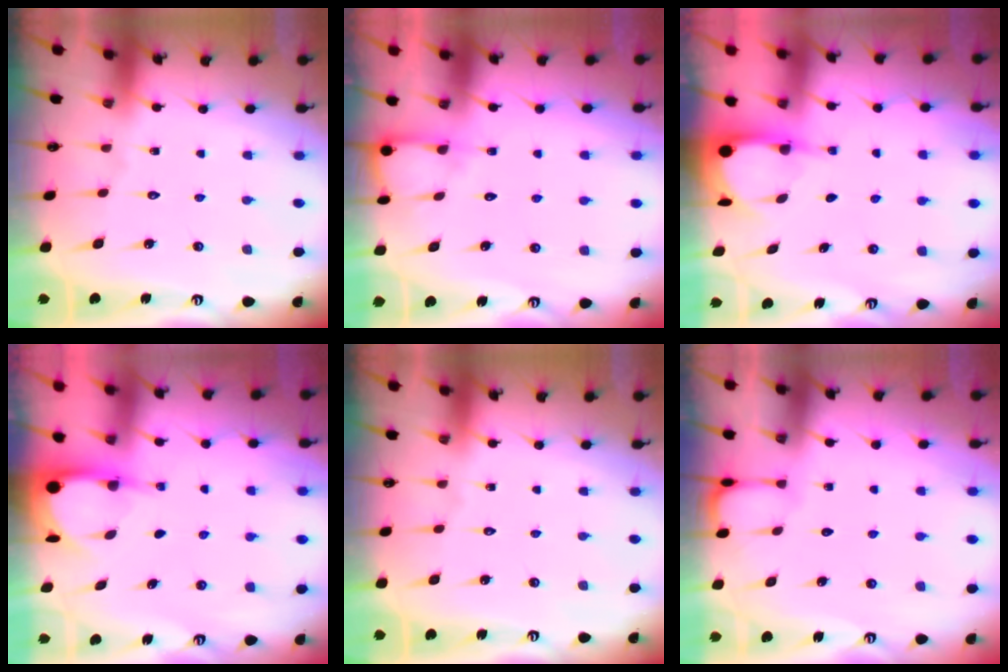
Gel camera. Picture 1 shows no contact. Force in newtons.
{"total": 6.2, "press": 6.2, "slide": 0.4}
{"total": 3.9, "press": 3.9, "slide": 0.3}
{"total": 3.9, "press": 3.9, "slide": 0.3}
{"total": 0.0}
{"total": 0.9, "press": 0.9, "slide": 0.0}